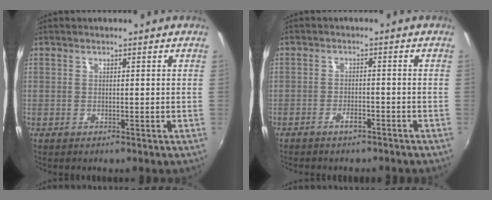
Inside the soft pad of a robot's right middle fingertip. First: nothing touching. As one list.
[{"total": 2.6, "force": [-2.2, 0.7, 1.2], "torque": [-0.033, 0.003, -0.036]}]